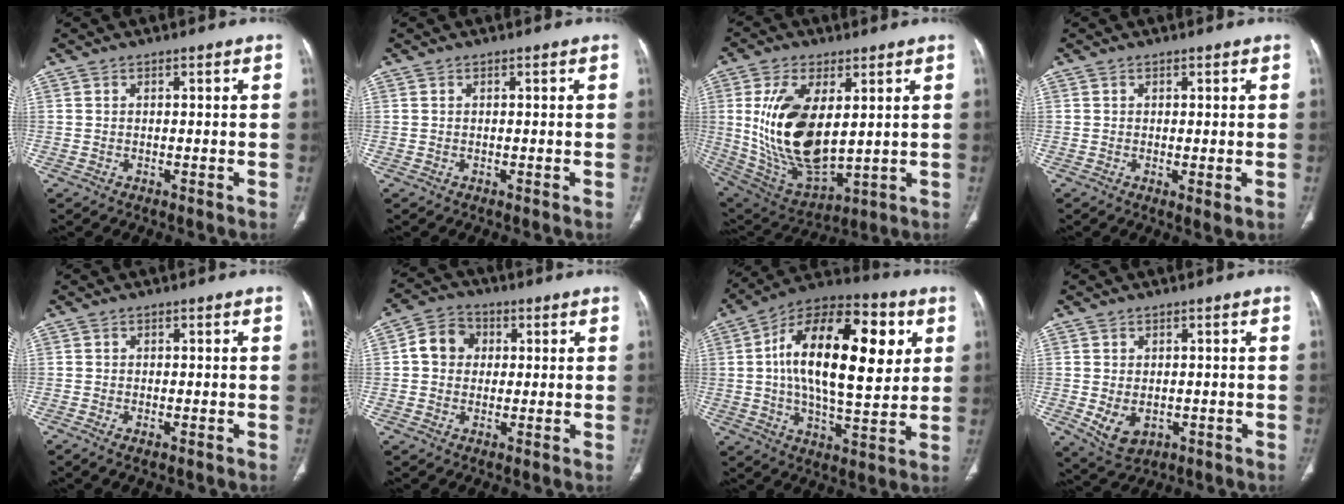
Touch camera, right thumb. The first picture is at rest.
{"total": 0.0}
{"total": 19.7, "force": [3.2, 10.2, 16.5], "torque": [-0.311, -0.022, 0.080]}
{"total": 1.8, "force": [-0.2, 0.5, 1.7], "torque": [-0.030, -0.010, -0.001]}
{"total": 1.5, "force": [-0.8, 0.6, 1.2], "torque": [-0.026, -0.002, -0.013]}
{"total": 7.0, "force": [1.0, 6.1, 3.3], "torque": [-0.039, 0.012, 0.006]}
{"total": 24.8, "force": [5.1, 11.4, 21.4], "torque": [-0.325, 0.003, 0.066]}
{"total": 5.6, "force": [-1.2, 3.9, 3.9], "torque": [-0.061, -0.004, -0.002]}